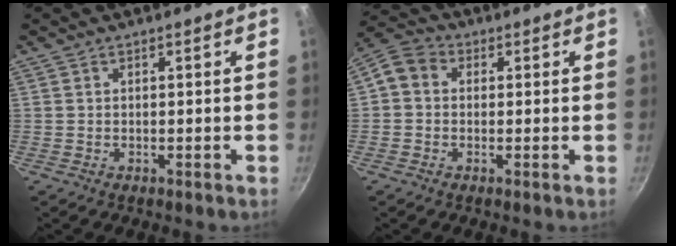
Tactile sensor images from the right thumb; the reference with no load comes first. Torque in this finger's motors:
{"motor_torque": [0.23, 0.71, 0.21, 0.11, 0.02]}